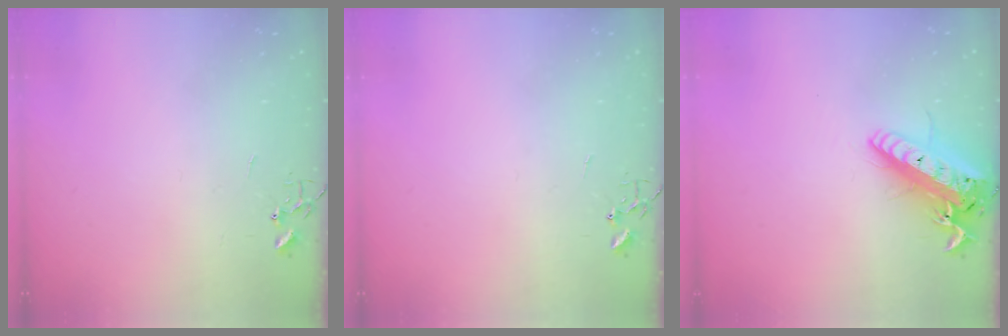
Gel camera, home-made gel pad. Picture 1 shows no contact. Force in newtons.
{"total": 0.0}
{"total": 19.8, "press": 19.4, "slide": 4.0}